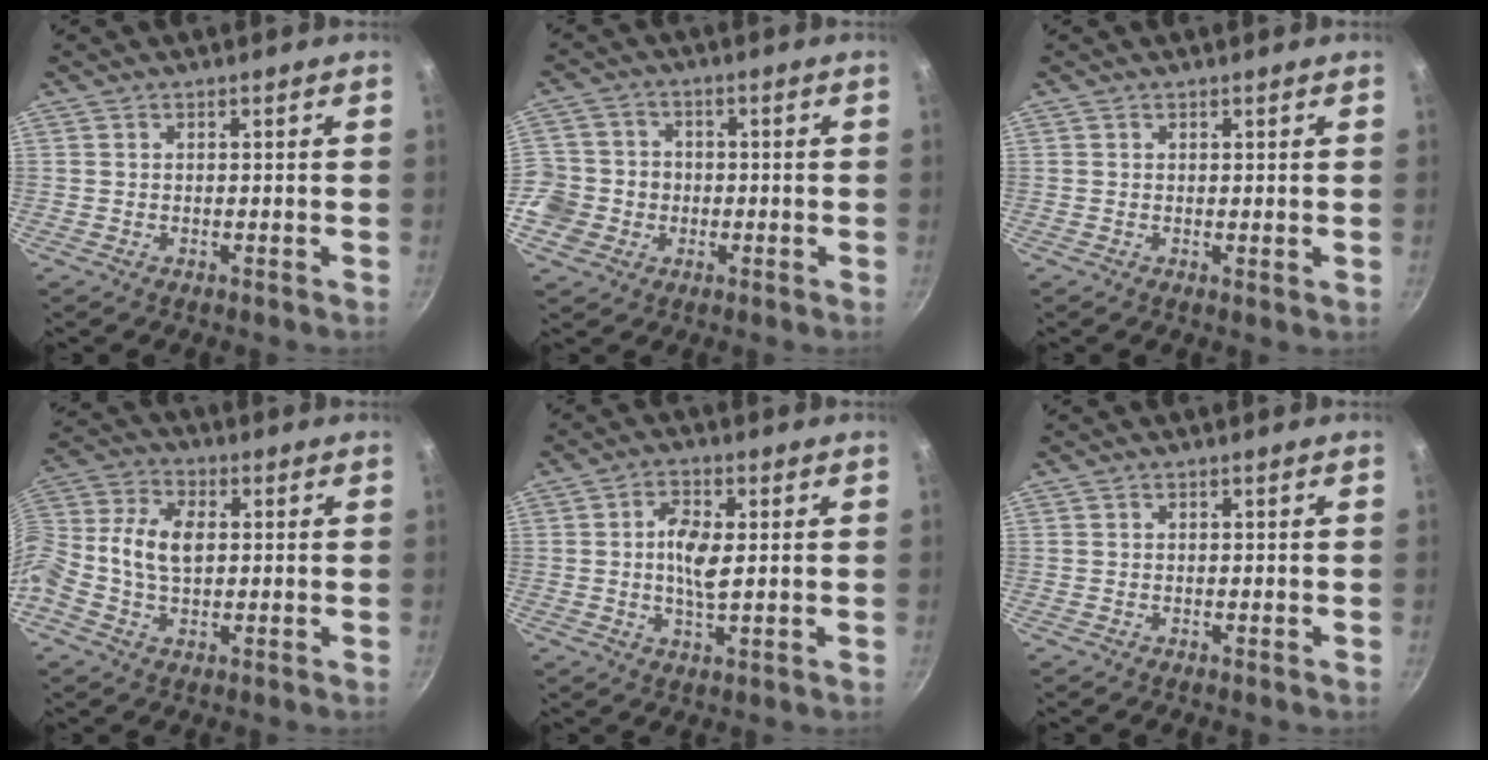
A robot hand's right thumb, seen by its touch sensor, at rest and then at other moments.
{"total": 9.5, "force": [-2.5, 8.7, 2.9], "torque": [-0.036, 0.027, -0.055]}
{"total": 0.9, "force": [0.5, 0.3, 0.6], "torque": [-0.009, -0.005, 0.007]}
{"total": 10.5, "force": [0.3, 6.9, 8.0], "torque": [-0.165, 0.023, -0.013]}
{"total": 6.3, "force": [0.7, 2.6, 5.6], "torque": [-0.109, 0.005, 0.010]}
{"total": 0.0}